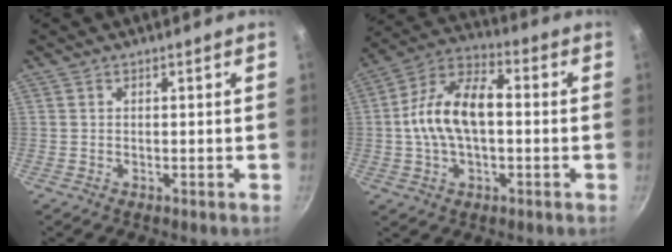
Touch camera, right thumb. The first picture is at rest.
{"total": 14.5, "force": [-0.2, 8.2, 12.0], "torque": [-0.201, 0.040, -0.017]}